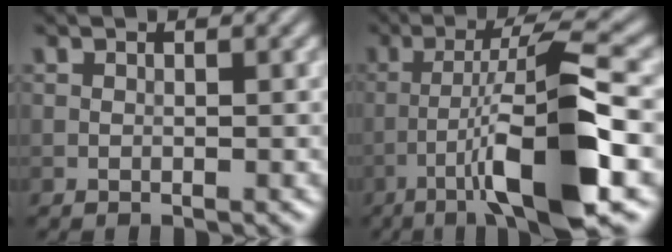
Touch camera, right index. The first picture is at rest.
{"total": 9.9, "force": [-3.8, 1.0, 9.1], "torque": [-0.151, 0.020, -0.063]}